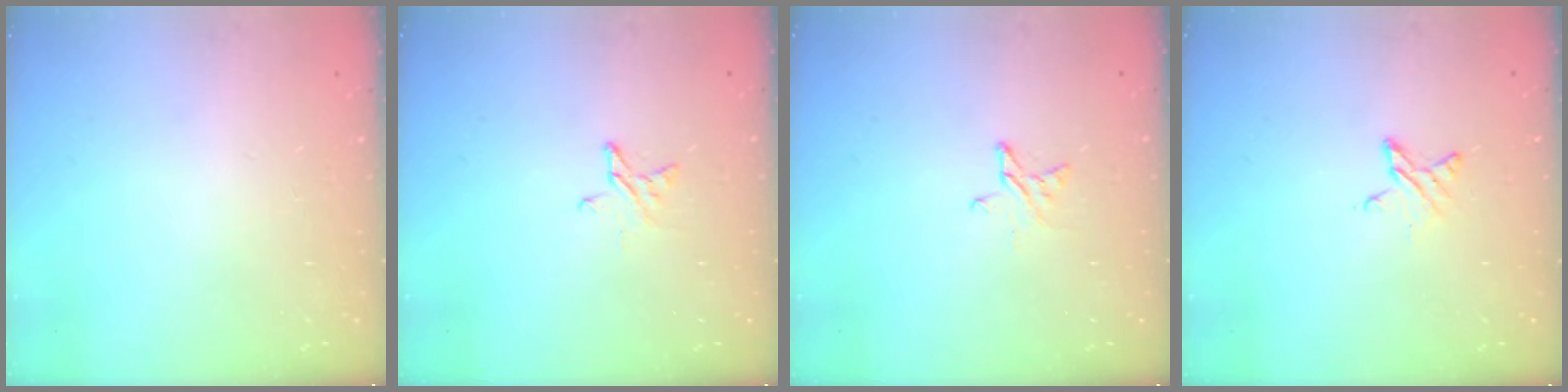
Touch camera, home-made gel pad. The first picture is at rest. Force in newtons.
{"total": 4.4, "press": 4.3, "slide": 0.4}
{"total": 4.4, "press": 4.3, "slide": 0.4}
{"total": 5.0, "press": 4.9, "slide": 0.5}